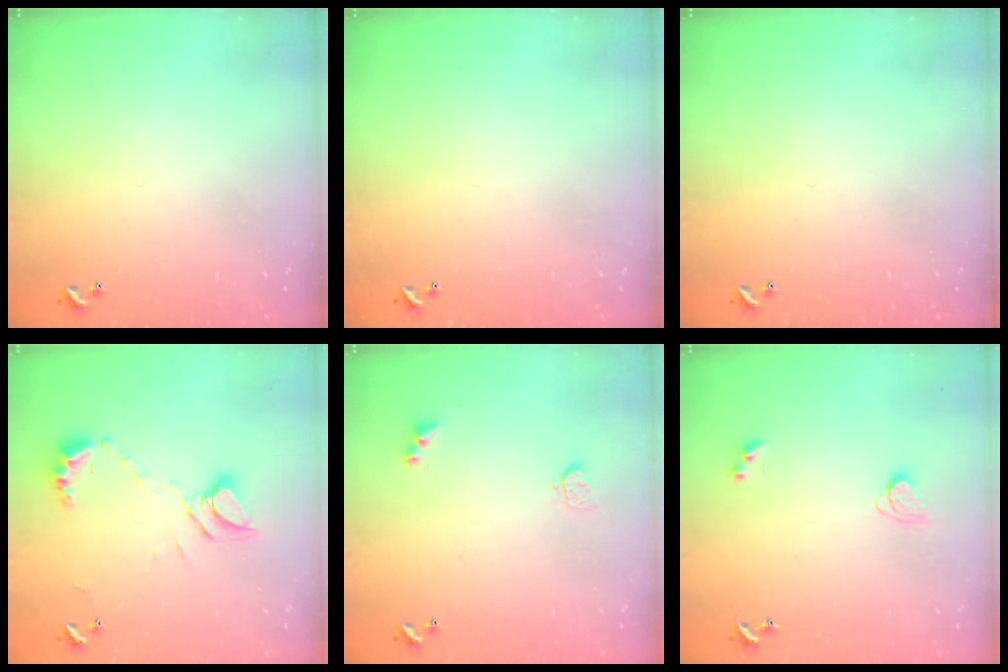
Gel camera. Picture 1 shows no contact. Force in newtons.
{"total": 0.0}
{"total": 0.0}
{"total": 8.2, "press": 8.1, "slide": 0.9}
{"total": 3.2, "press": 3.2, "slide": 0.3}
{"total": 2.3, "press": 2.2, "slide": 0.7}